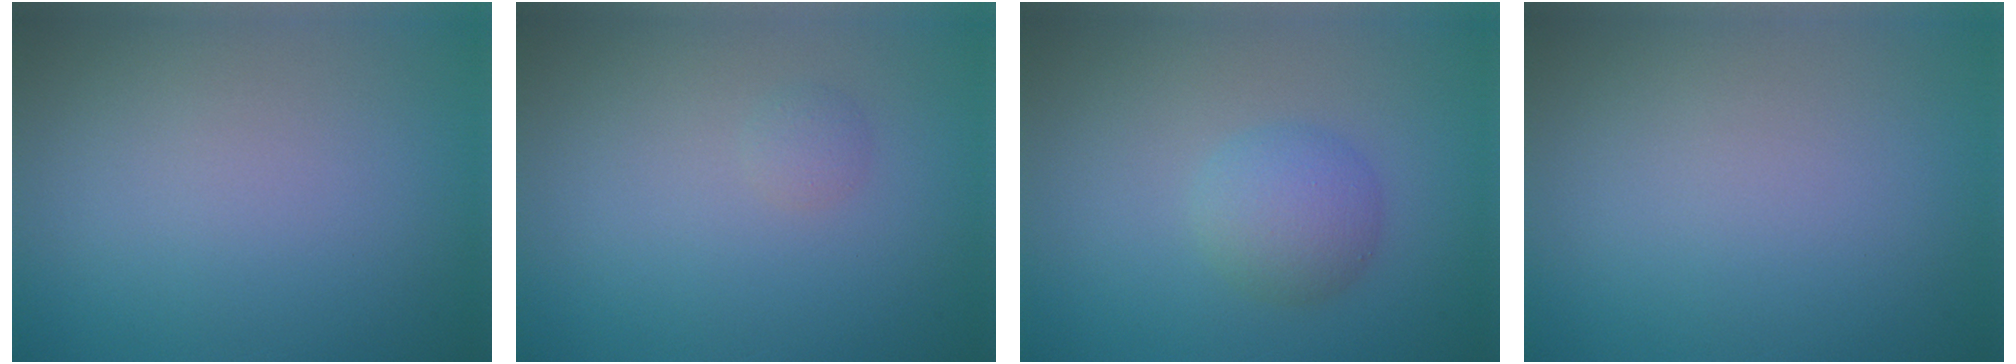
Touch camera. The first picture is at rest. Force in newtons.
{"total": 0.7, "press": 0.7, "slide": 0.0}
{"total": 2.9, "press": 2.9, "slide": 0.1}
{"total": 0.0}